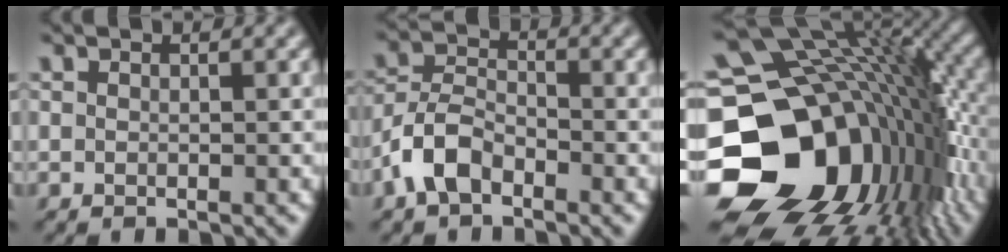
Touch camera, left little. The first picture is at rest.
{"total": 4.2, "force": [-2.6, 2.3, 2.4], "torque": [-0.053, 0.006, -0.059]}
{"total": 18.8, "force": [-4.3, 14.4, 11.3], "torque": [-0.242, -0.022, -0.058]}